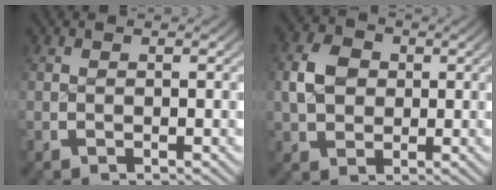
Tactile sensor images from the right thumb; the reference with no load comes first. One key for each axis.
{"total": 4.5, "fx": 0.9, "fy": 3.9, "fz": 2.1, "tx": -0.046, "ty": -0.007, "tz": 0.023}